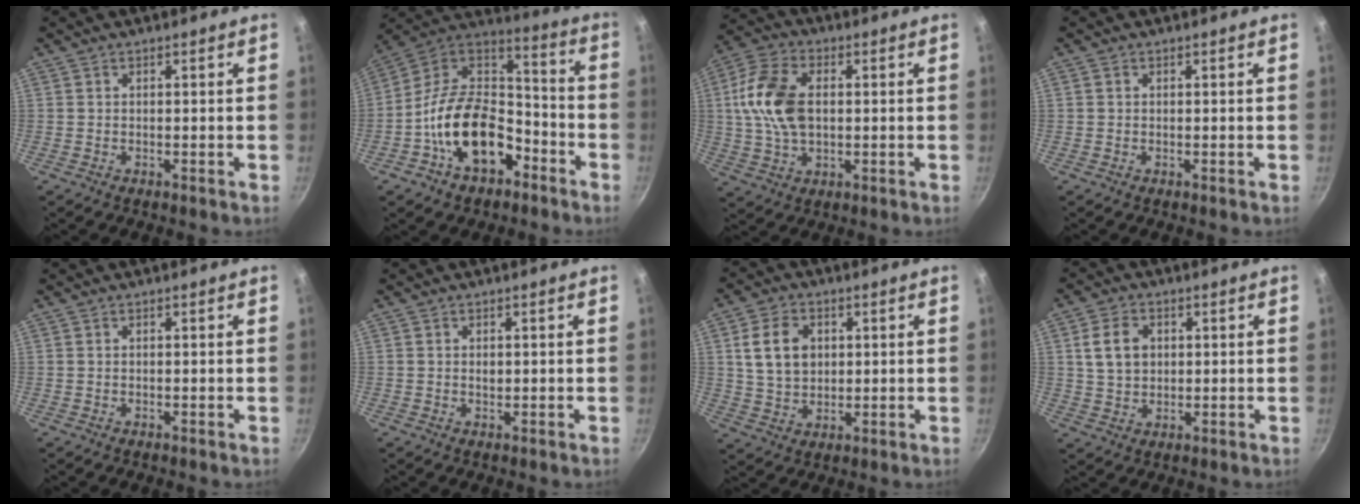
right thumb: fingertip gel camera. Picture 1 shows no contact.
{"total": 20.4, "force": [-8.4, 12.8, 13.5], "torque": [-0.200, 0.079, -0.156]}
{"total": 13.3, "force": [1.2, 8.5, 10.1], "torque": [-0.186, 0.012, 0.015]}
{"total": 0.6, "force": [0.1, 0.5, 0.2], "torque": [-0.002, 0.003, 0.001]}
{"total": 0.0}
{"total": 1.2, "force": [0.1, 0.9, 0.9], "torque": [-0.011, -0.001, 0.001]}
{"total": 9.4, "force": [2.0, 7.2, 5.6], "torque": [-0.082, 0.002, 0.036]}
{"total": 7.2, "force": [1.5, 5.6, 4.2], "torque": [-0.063, 0.006, 0.025]}